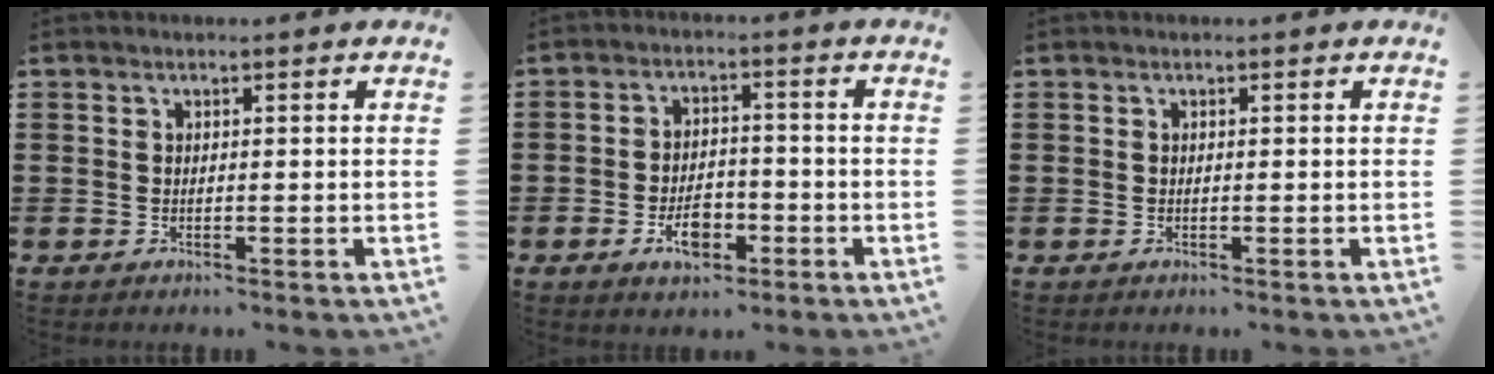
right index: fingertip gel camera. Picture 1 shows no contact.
{"total": 5.4, "force": [-2.4, 2.9, 3.8], "torque": [-0.062, 0.004, -0.044]}
{"total": 0.0}